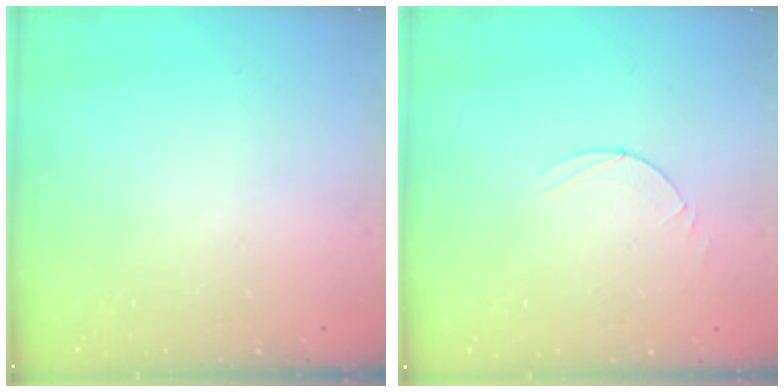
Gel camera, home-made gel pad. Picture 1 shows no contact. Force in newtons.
{"total": 4.9, "press": 4.9, "slide": 0.4}